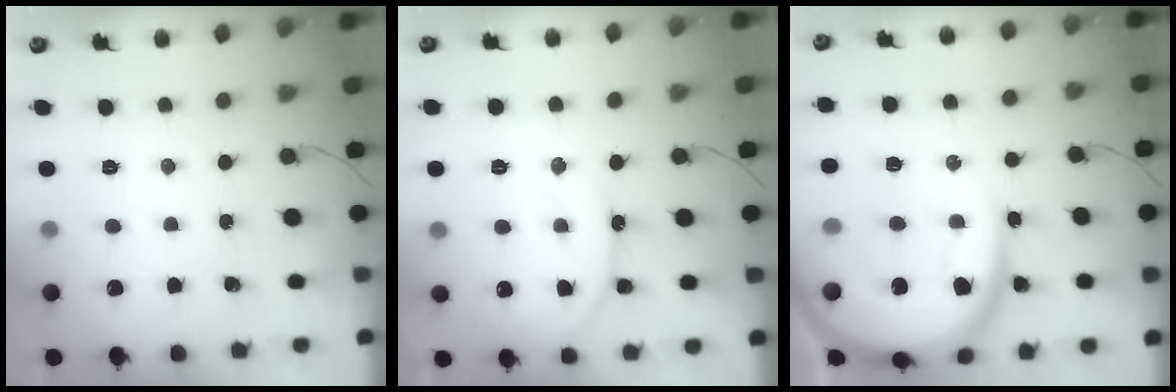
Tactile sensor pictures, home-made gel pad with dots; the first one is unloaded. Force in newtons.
{"total": 13.3, "press": 13.2, "slide": 1.4}
{"total": 23.7, "press": 23.6, "slide": 2.7}